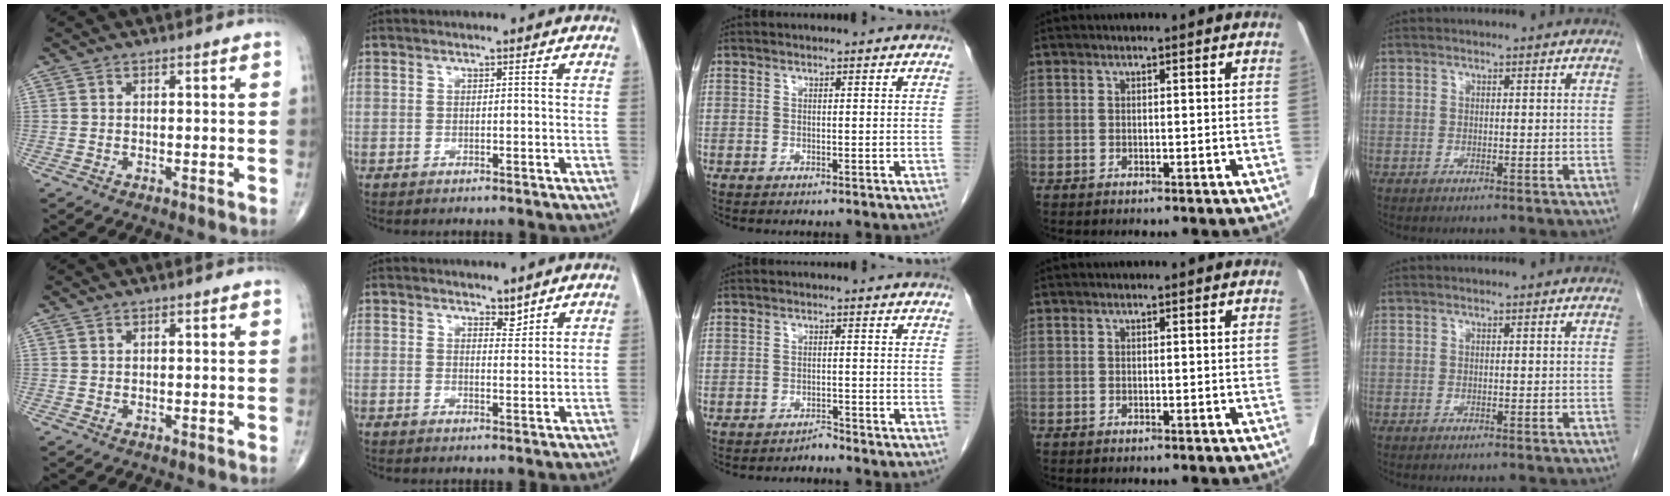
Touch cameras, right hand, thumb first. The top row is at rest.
{"index": {"total": 2.3, "force": [1.9, 1.0, 0.9], "torque": [-0.016, -0.004, 0.035]}, "middle": {"total": 1.2, "force": [-1.2, 0.1, -0.2], "torque": [0.009, -0.003, -0.019]}}